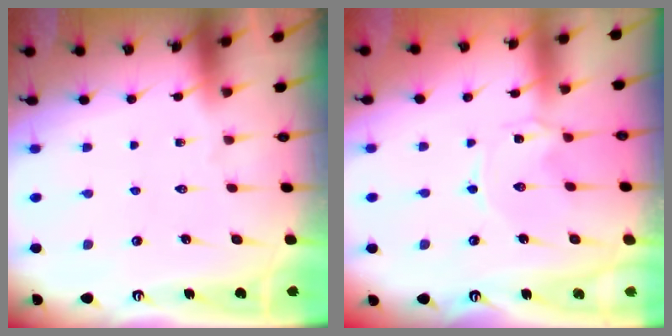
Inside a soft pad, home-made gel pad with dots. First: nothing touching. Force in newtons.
{"total": 0.0}